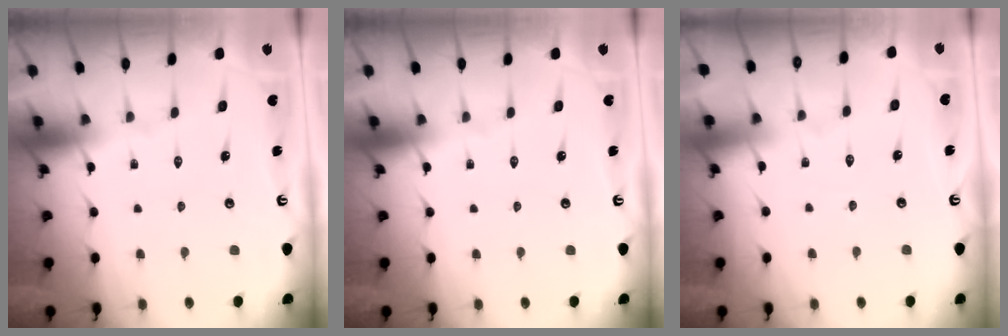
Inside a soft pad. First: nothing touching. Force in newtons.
{"total": 0.0}
{"total": 2.5, "press": 2.5, "slide": 0.3}